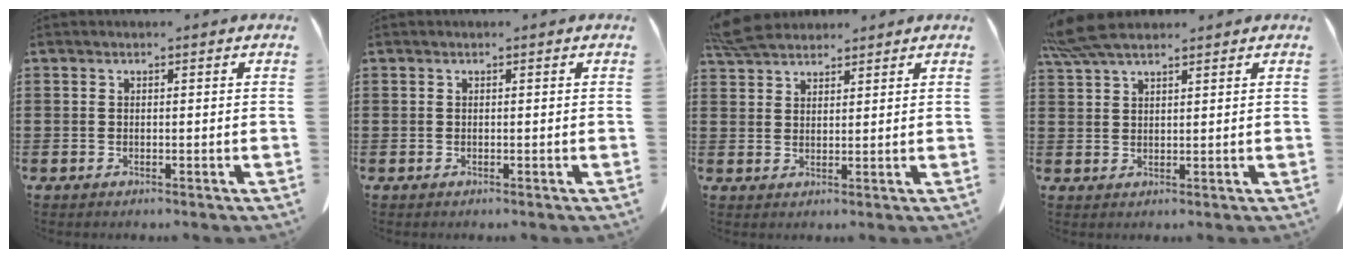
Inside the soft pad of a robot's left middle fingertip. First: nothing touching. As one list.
[{"total": 0.0}, {"total": 4.9, "force": [4.5, 1.2, 1.6], "torque": [-0.044, -0.005, 0.088]}, {"total": 5.9, "force": [4.8, 1.3, 3.2], "torque": [-0.082, -0.008, 0.090]}]